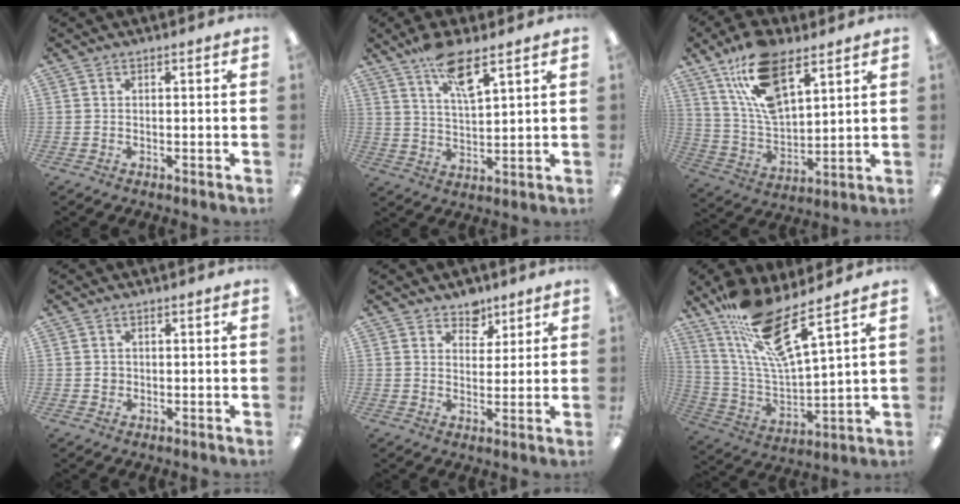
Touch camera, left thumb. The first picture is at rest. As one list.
[{"total": 10.2, "force": [7.0, 2.7, 6.9], "torque": [-0.116, -0.035, 0.121]}, {"total": 17.1, "force": [10.4, 8.0, 10.9], "torque": [-0.214, -0.033, 0.186]}, {"total": 1.4, "force": [0.0, 1.3, 0.6], "torque": [-0.012, 0.006, -0.001]}, {"total": 5.7, "force": [4.1, 3.7, 1.0], "torque": [-0.006, -0.021, 0.072]}, {"total": 16.9, "force": [11.8, 3.8, 11.5], "torque": [-0.226, -0.060, 0.204]}]